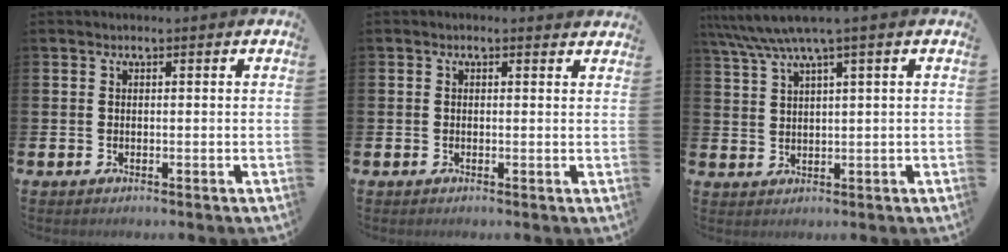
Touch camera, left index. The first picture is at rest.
{"total": 0.0}
{"total": 5.3, "force": [3.6, 0.2, 3.9], "torque": [-0.081, -0.006, 0.063]}